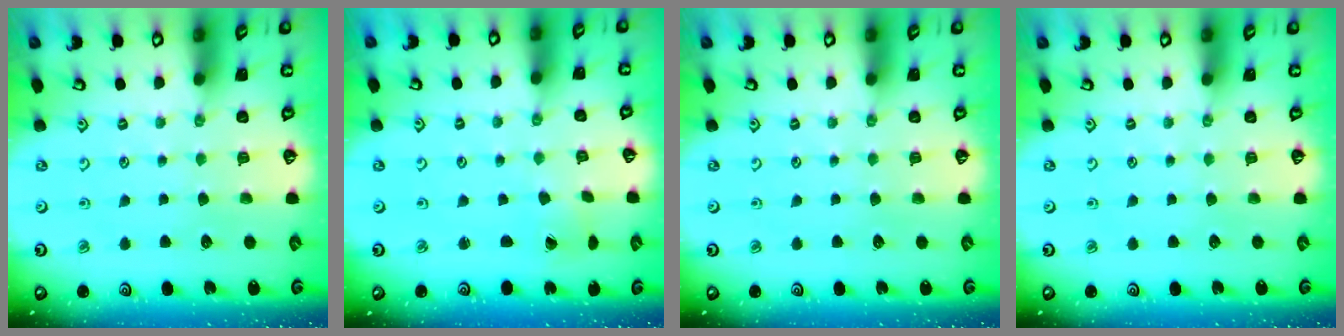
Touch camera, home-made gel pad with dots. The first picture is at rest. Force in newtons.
{"total": 0.7, "press": 0.7, "slide": 0.1}
{"total": 0.0}
{"total": 0.0}